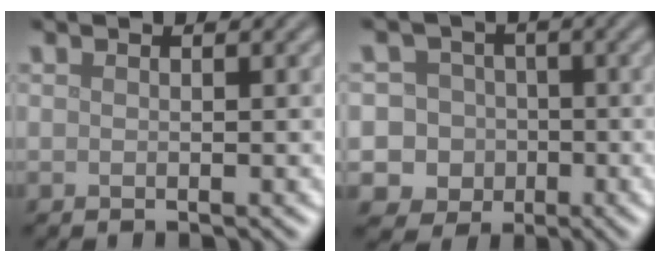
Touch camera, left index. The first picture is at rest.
{"total": 7.5, "force": [-1.6, 7.1, 1.9], "torque": [-0.017, 0.017, -0.063]}